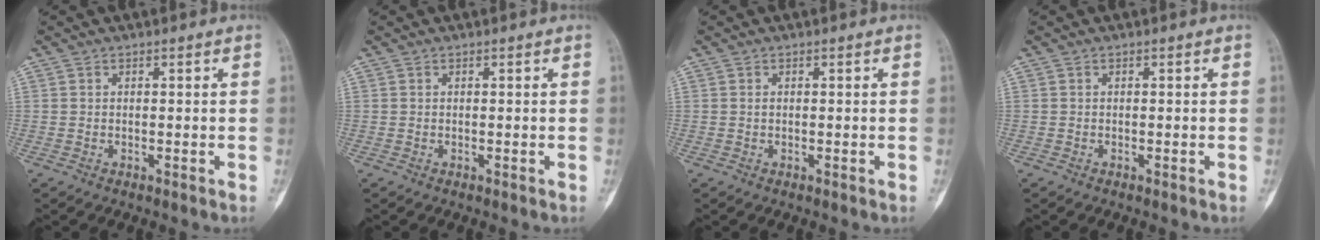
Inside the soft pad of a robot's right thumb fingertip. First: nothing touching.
{"total": 0.0}
{"total": 0.0}
{"total": 0.0}